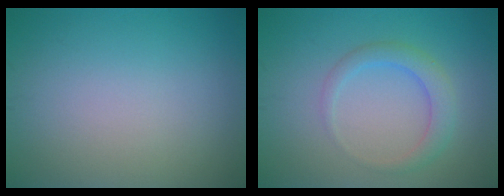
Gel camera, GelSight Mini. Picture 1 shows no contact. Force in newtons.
{"total": 2.6, "press": 2.6, "slide": 0.1}